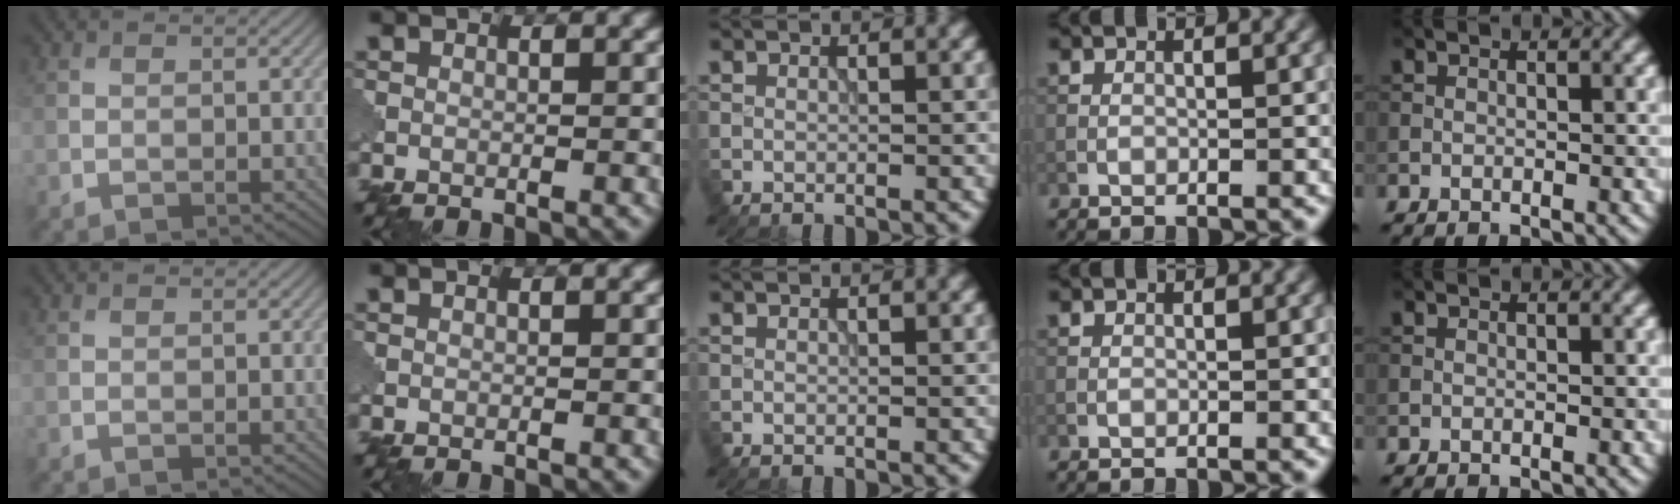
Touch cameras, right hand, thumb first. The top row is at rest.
{}